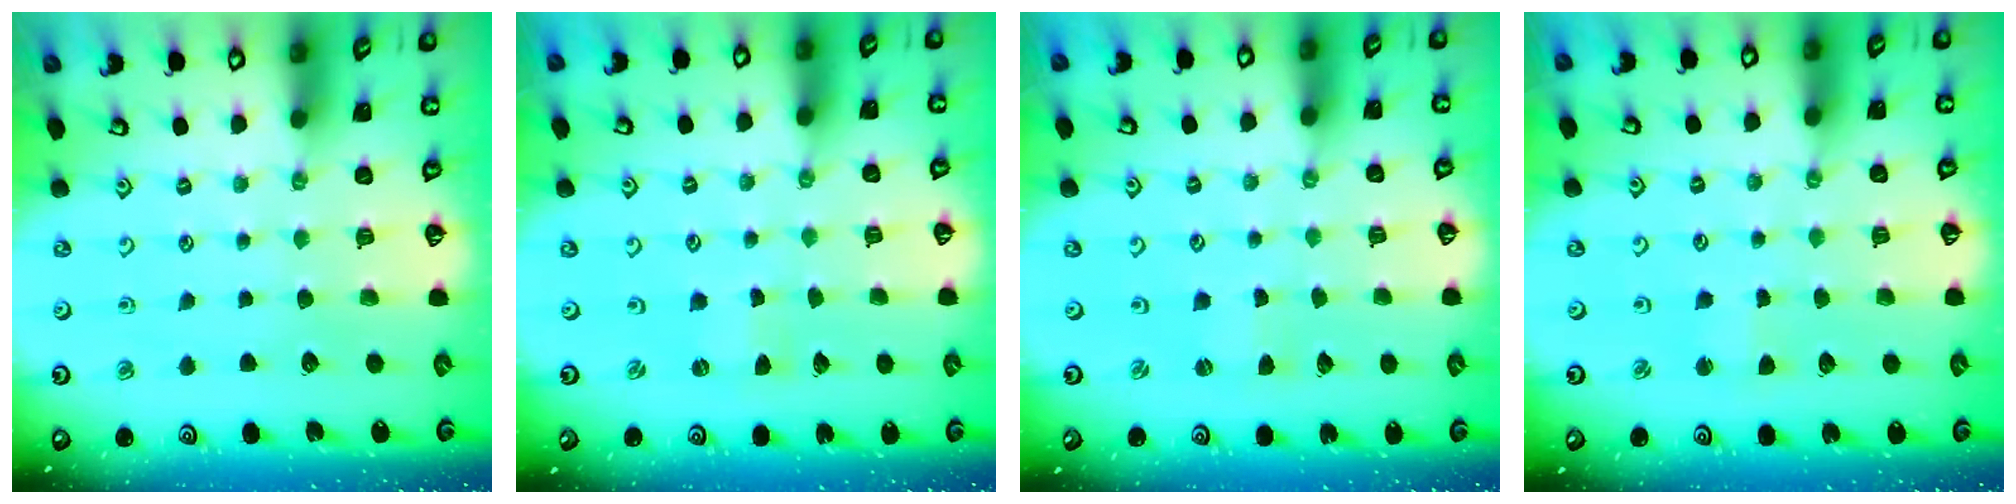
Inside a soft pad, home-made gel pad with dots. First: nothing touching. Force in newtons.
{"total": 0.0}
{"total": 0.0}
{"total": 2.0, "press": 2.0, "slide": 0.3}